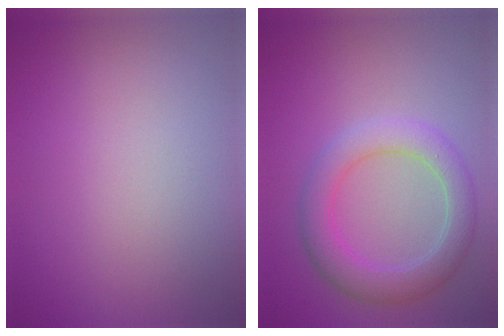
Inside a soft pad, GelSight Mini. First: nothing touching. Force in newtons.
{"total": 4.4, "press": 4.4, "slide": 0.2}